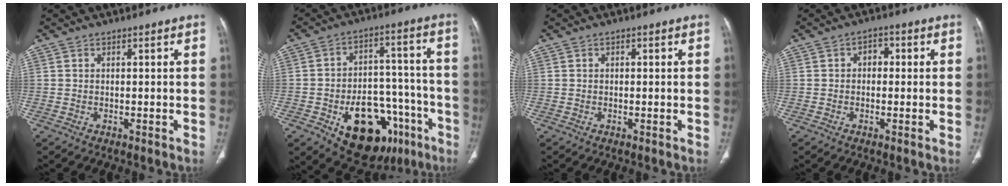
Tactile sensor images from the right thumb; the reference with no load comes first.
{"total": 21.0, "force": [-9.8, 12.8, 13.5], "torque": [-0.154, 0.068, -0.129]}
{"total": 0.6, "force": [0.2, 0.4, 0.4], "torque": [-0.003, 0.002, 0.002]}
{"total": 2.9, "force": [0.3, 2.1, 1.9], "torque": [-0.014, 0.013, -0.002]}